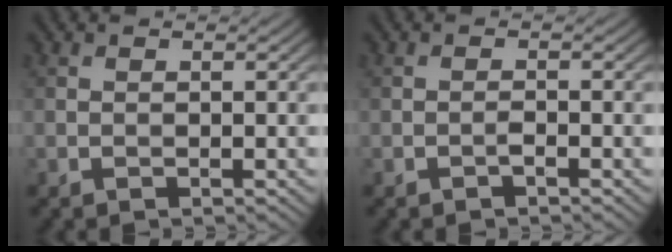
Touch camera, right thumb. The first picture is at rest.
{"total": 0.8, "force": [-0.6, 0.1, 0.5], "torque": [-0.009, 0.005, -0.011]}